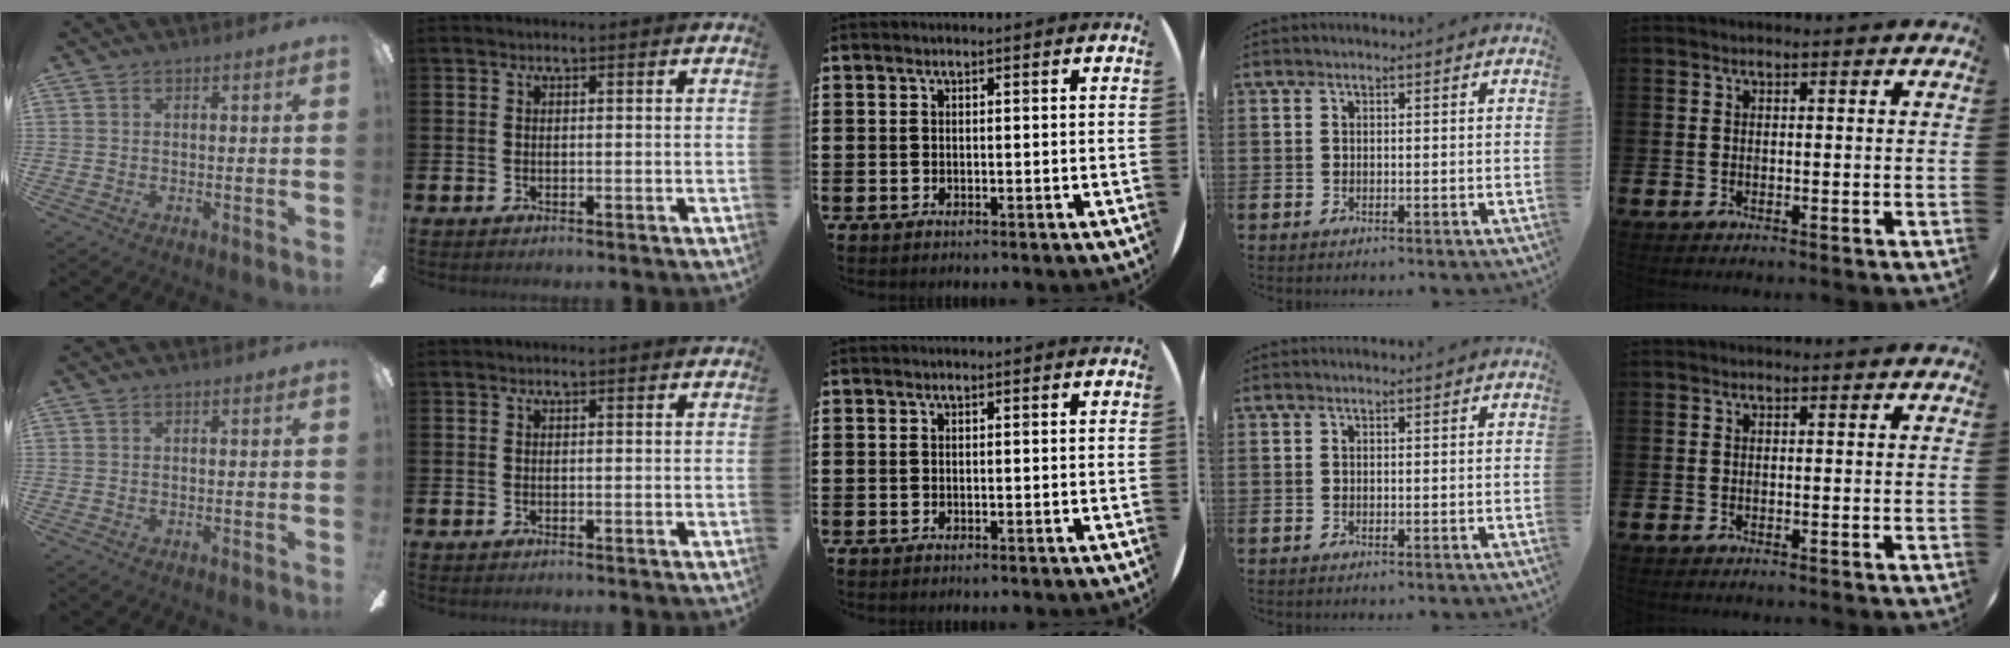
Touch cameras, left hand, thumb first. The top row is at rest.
{}